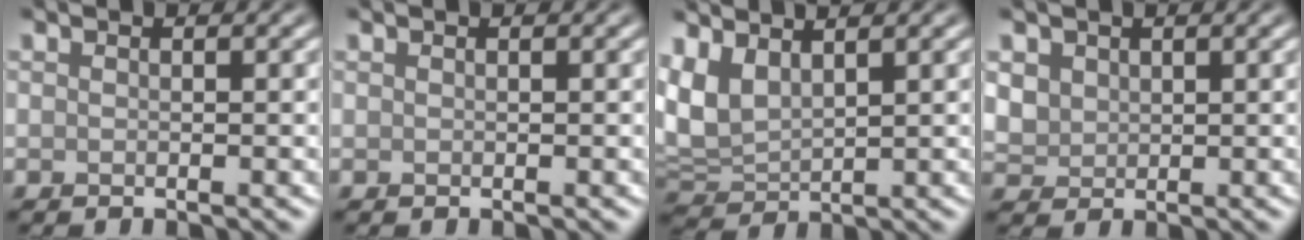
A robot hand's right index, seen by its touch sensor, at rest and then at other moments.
{"total": 0.0}
{"total": 4.6, "force": [1.9, 2.6, 3.3], "torque": [-0.086, 0.004, 0.042]}
{"total": 2.4, "force": [1.0, 1.9, 0.9], "torque": [-0.025, -0.008, 0.027]}